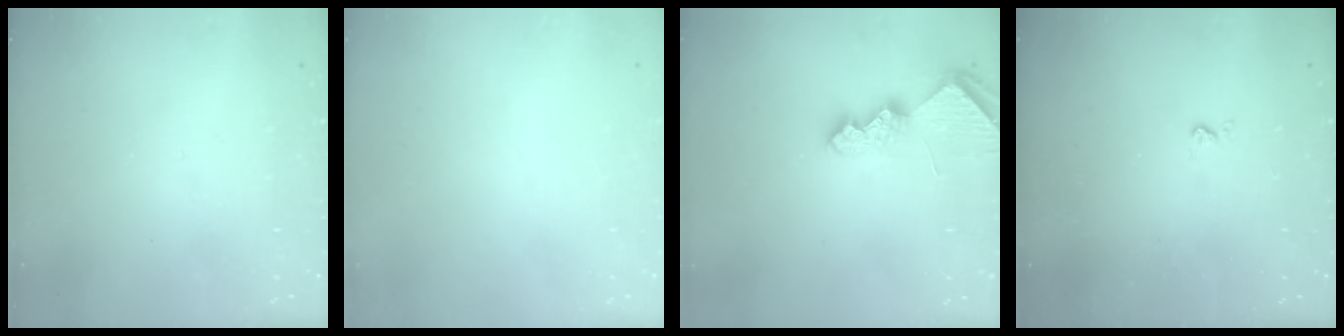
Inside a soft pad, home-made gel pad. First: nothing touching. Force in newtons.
{"total": 0.0}
{"total": 7.9, "press": 7.8, "slide": 0.5}
{"total": 2.0, "press": 2.0, "slide": 0.4}